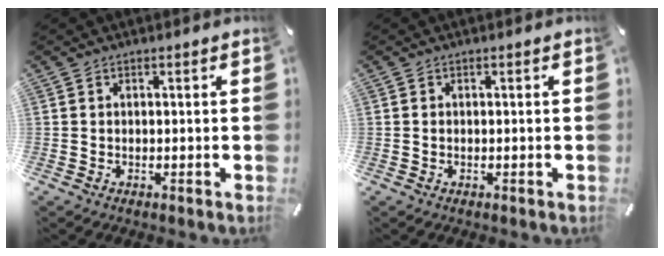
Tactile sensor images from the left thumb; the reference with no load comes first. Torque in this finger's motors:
{"motor_torque": [-0.16, -0.36, -0.01, 0.11, -0.02]}